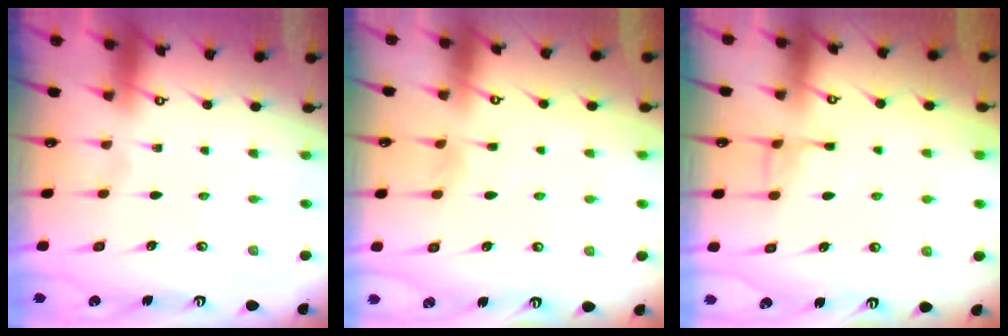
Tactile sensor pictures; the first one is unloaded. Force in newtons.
{"total": 4.7, "press": 4.6, "slide": 0.6}
{"total": 5.6, "press": 5.6, "slide": 0.8}